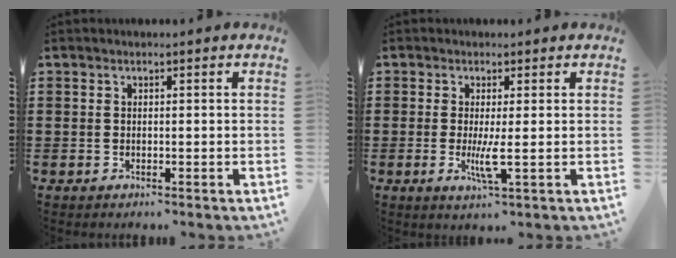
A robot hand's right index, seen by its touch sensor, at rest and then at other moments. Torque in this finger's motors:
{"motor_torque": [0.15, 0.16, 0.30, 0.05]}